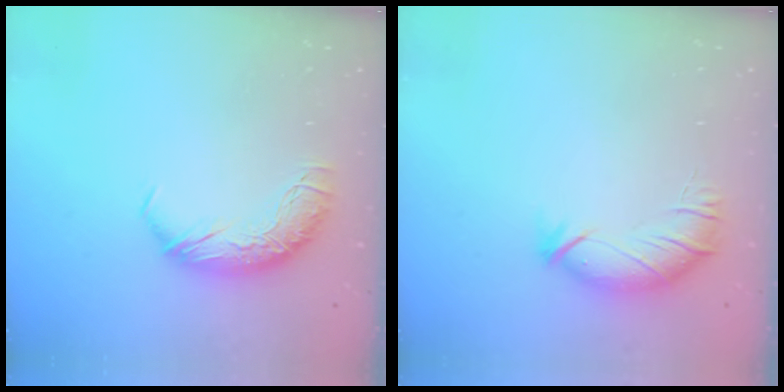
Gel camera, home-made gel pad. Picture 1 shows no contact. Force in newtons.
{"total": 3.2, "press": 2.5, "slide": 1.9}